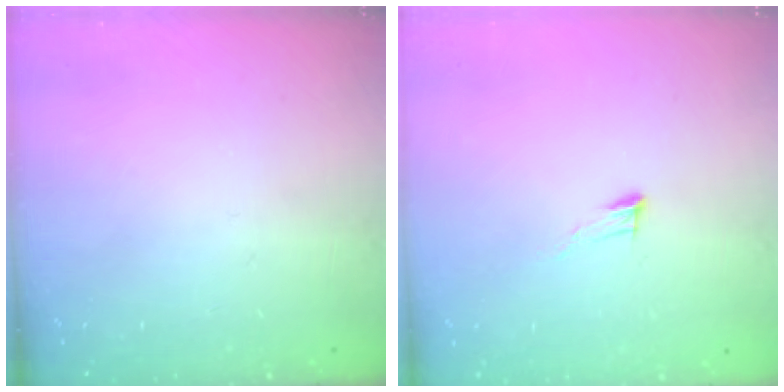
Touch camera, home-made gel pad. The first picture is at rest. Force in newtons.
{"total": 6.3, "press": 6.2, "slide": 1.0}